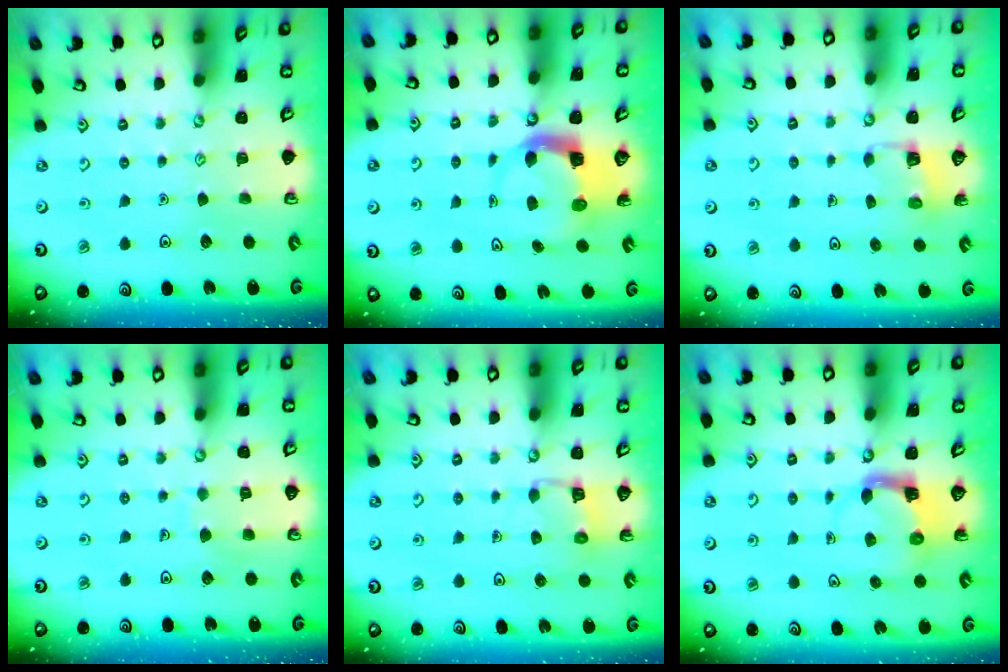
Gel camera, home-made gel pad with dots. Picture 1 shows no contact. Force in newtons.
{"total": 5.5, "press": 5.5, "slide": 0.9}
{"total": 2.9, "press": 2.9, "slide": 0.2}
{"total": 5.4, "press": 5.4, "slide": 0.3}
{"total": 4.3, "press": 4.3, "slide": 0.3}
{"total": 3.9, "press": 3.8, "slide": 0.7}